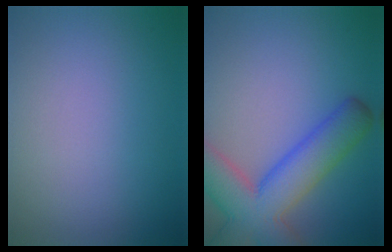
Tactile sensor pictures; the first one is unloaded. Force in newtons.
{"total": 8.7, "press": 8.6, "slide": 0.5}